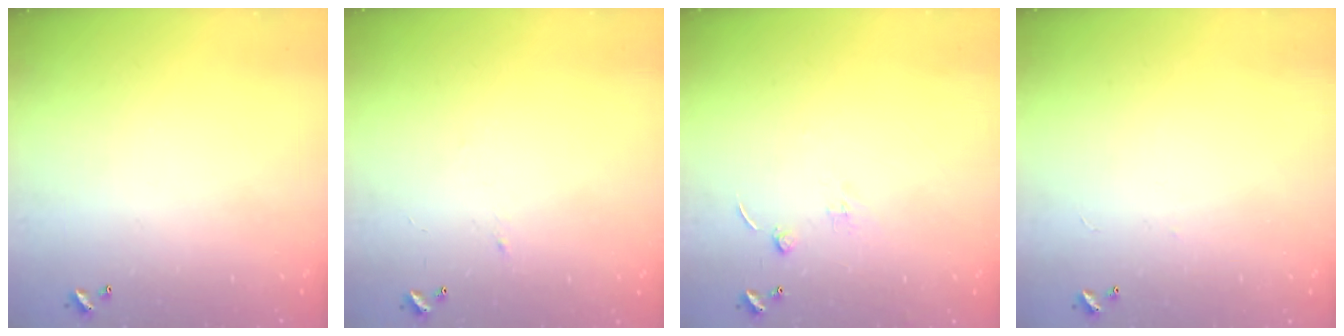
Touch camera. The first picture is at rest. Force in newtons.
{"total": 2.4, "press": 2.4, "slide": 0.4}
{"total": 1.5, "press": 1.4, "slide": 0.5}
{"total": 1.5, "press": 1.4, "slide": 0.5}